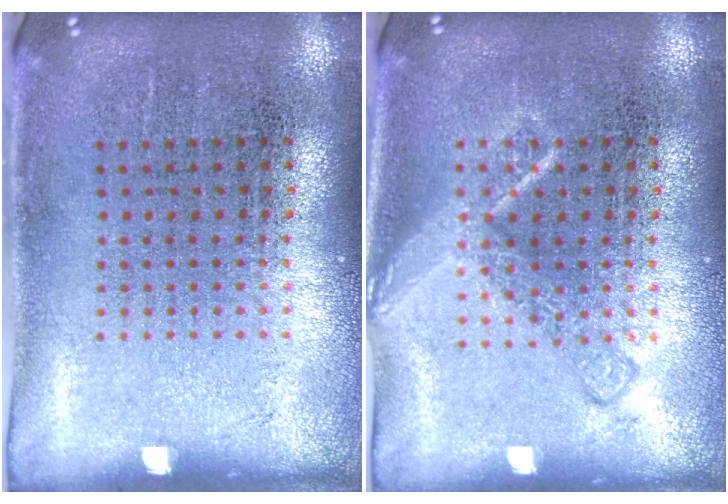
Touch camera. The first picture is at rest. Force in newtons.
{"total": 2.3, "press": 2.3, "slide": 0.5}